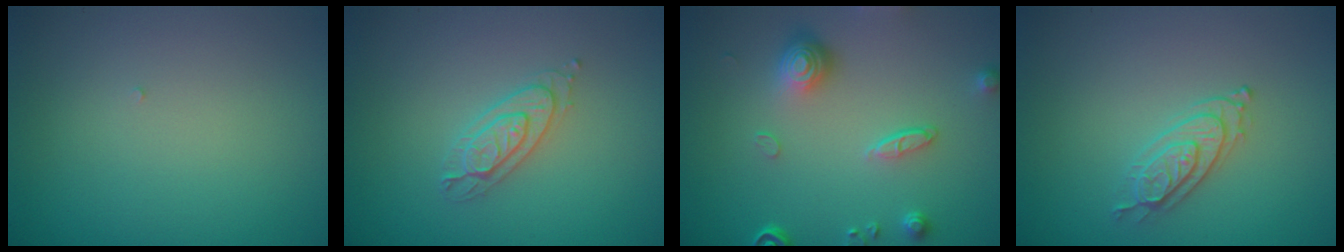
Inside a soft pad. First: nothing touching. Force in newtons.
{"total": 2.2, "press": 2.2, "slide": 0.3}
{"total": 4.2, "press": 3.2, "slide": 2.7}
{"total": 2.2, "press": 2.1, "slide": 0.7}